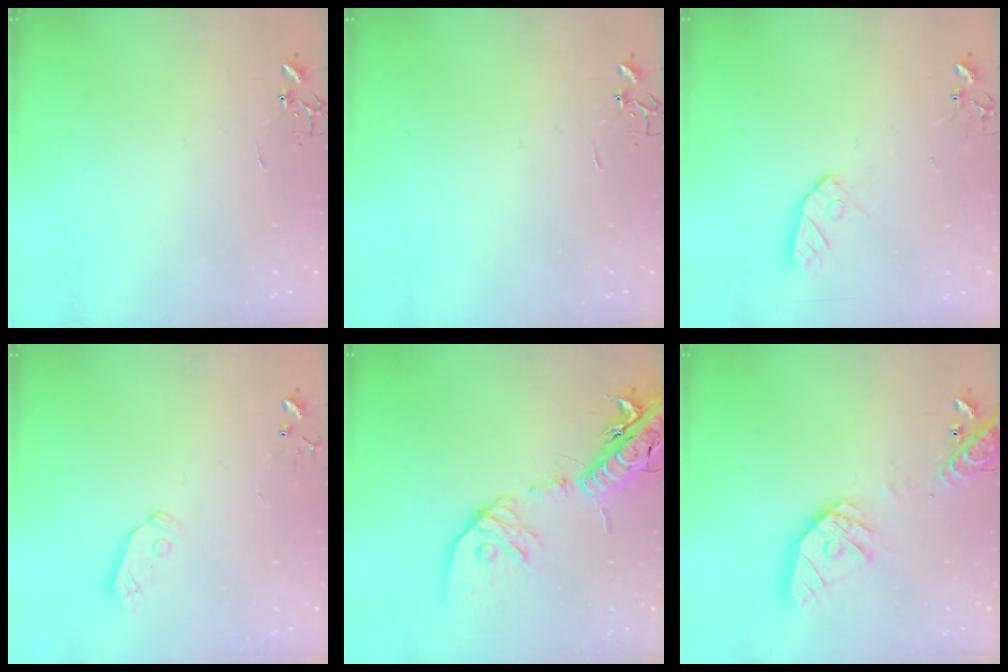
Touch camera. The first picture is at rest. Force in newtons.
{"total": 0.0}
{"total": 8.0, "press": 8.0, "slide": 0.5}
{"total": 6.4, "press": 6.4, "slide": 0.6}
{"total": 21.0, "press": 20.6, "slide": 4.1}
{"total": 17.6, "press": 17.3, "slide": 2.8}